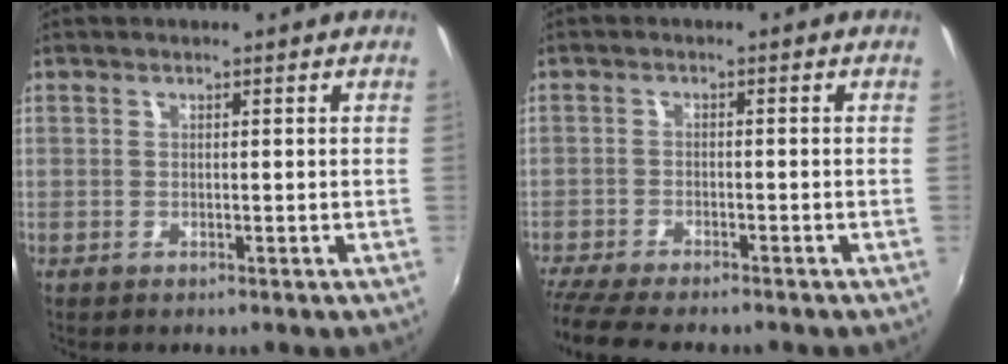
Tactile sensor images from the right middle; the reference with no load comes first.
{"total": 8.9, "force": [-7.8, 1.2, 4.1], "torque": [-0.105, -0.037, -0.132]}